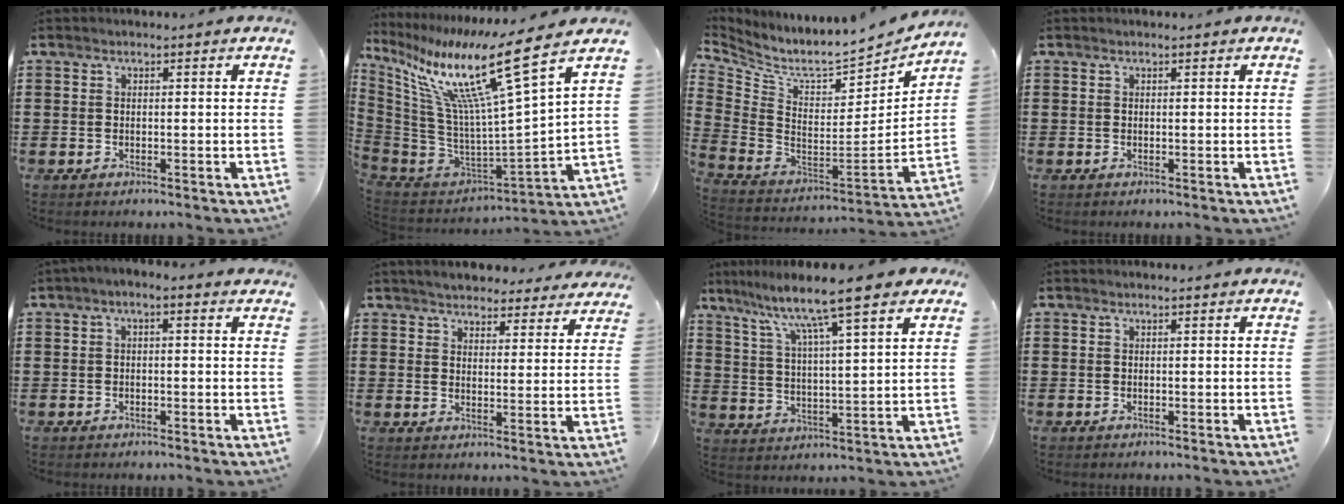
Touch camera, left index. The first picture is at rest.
{"total": 15.8, "force": [9.7, 1.0, 12.5], "torque": [-0.272, -0.069, 0.146]}
{"total": 6.6, "force": [5.8, 1.2, 2.8], "torque": [-0.084, -0.060, 0.096]}
{"total": 0.0}
{"total": 1.4, "force": [-0.8, 0.3, 1.1], "torque": [-0.019, 0.000, -0.017]}
{"total": 4.2, "force": [4.1, 0.6, 0.4], "torque": [-0.025, -0.015, 0.074]}
{"total": 9.5, "force": [7.5, 0.1, 5.9], "torque": [-0.134, -0.044, 0.119]}
{"total": 0.0}